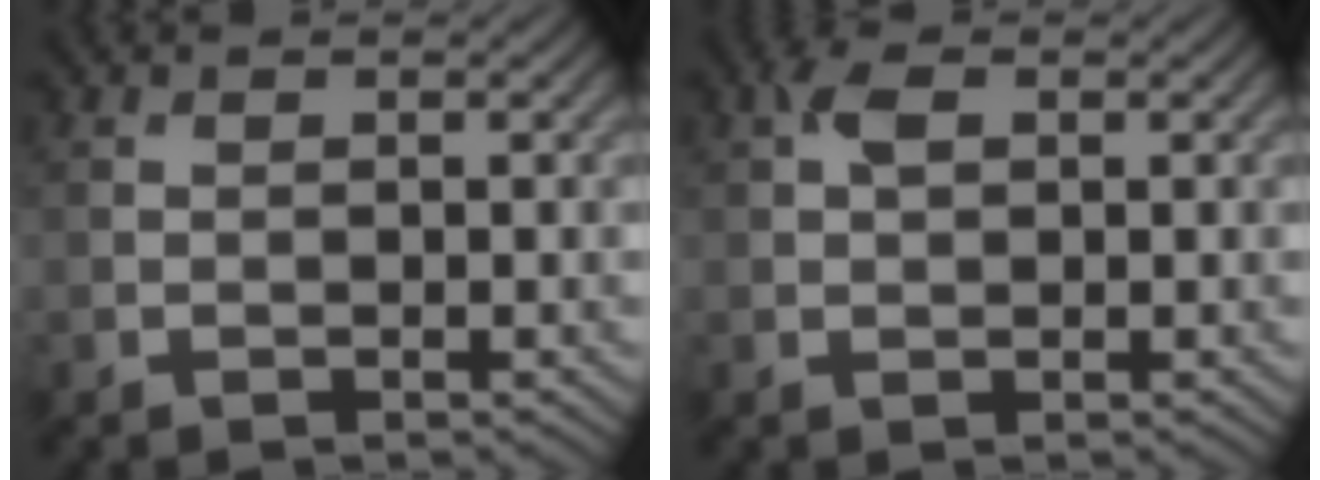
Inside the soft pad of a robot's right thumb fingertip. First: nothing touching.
{"total": 2.2, "force": [0.8, 1.3, 1.7], "torque": [-0.037, 0.006, 0.010]}